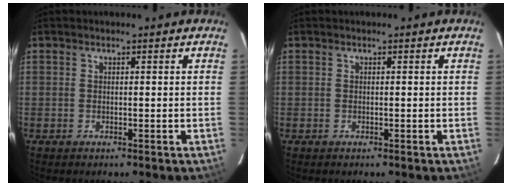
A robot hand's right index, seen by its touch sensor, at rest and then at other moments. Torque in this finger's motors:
{"motor_torque": [0.00, 0.00, 0.02, 0.01]}